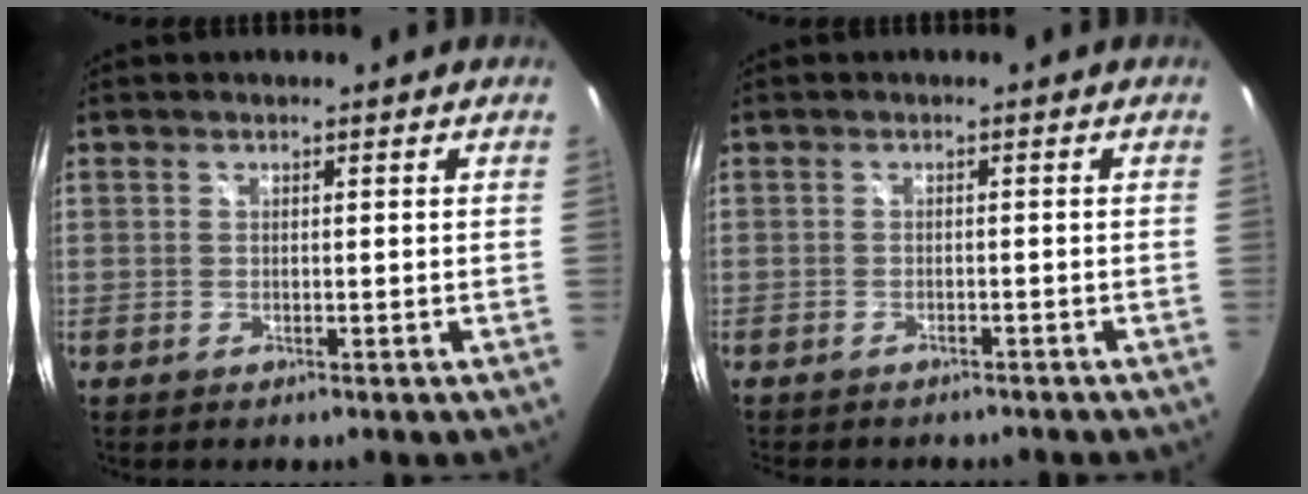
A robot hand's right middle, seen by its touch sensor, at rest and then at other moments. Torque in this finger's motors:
{"motor_torque": [0.99, -1.15, 0.11, 0.04]}